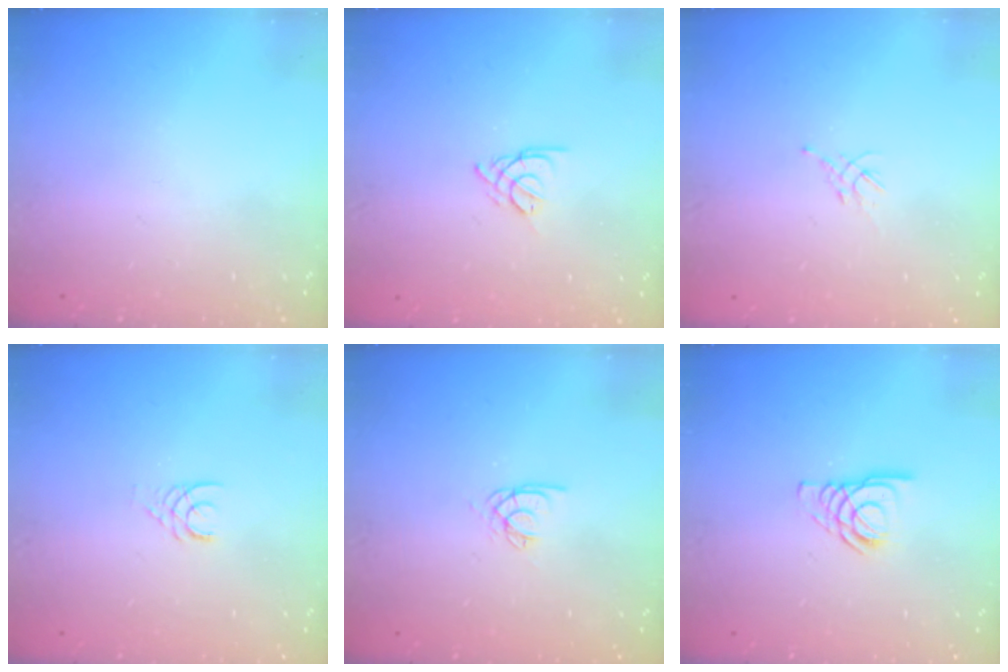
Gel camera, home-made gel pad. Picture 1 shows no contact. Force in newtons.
{"total": 3.8, "press": 3.8, "slide": 0.6}
{"total": 3.1, "press": 3.0, "slide": 0.8}
{"total": 2.4, "press": 2.4, "slide": 0.2}
{"total": 2.6, "press": 2.6, "slide": 0.1}
{"total": 5.9, "press": 5.8, "slide": 0.8}